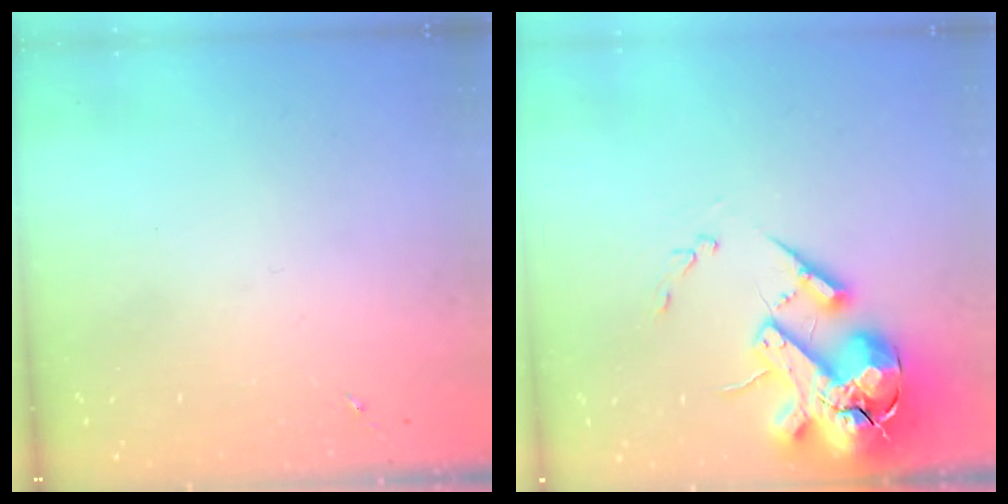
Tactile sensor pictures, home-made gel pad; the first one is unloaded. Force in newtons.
{"total": 18.6, "press": 18.4, "slide": 3.1}